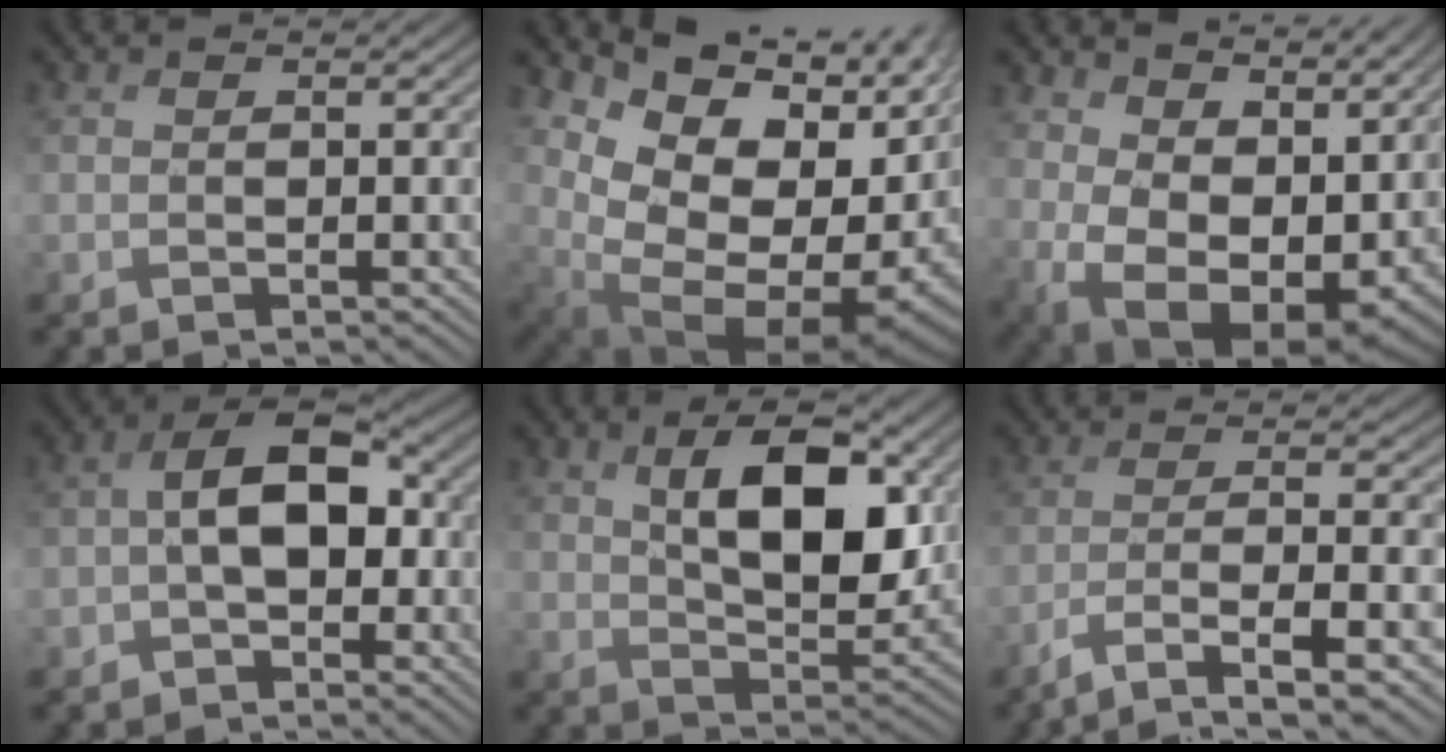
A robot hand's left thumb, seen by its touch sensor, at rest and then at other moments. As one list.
[{"total": 16.7, "force": [0.4, 12.0, 11.7], "torque": [-0.228, -0.032, 0.067]}, {"total": 15.3, "force": [4.4, 10.4, 10.4], "torque": [-0.217, -0.013, 0.095]}, {"total": 10.0, "force": [-1.4, 6.5, 7.5], "torque": [-0.125, 0.015, -0.037]}, {"total": 10.7, "force": [2.7, 5.7, 8.6], "torque": [-0.137, -0.006, 0.044]}, {"total": 9.8, "force": [-6.8, 1.2, 6.9], "torque": [-0.090, 0.013, -0.121]}]